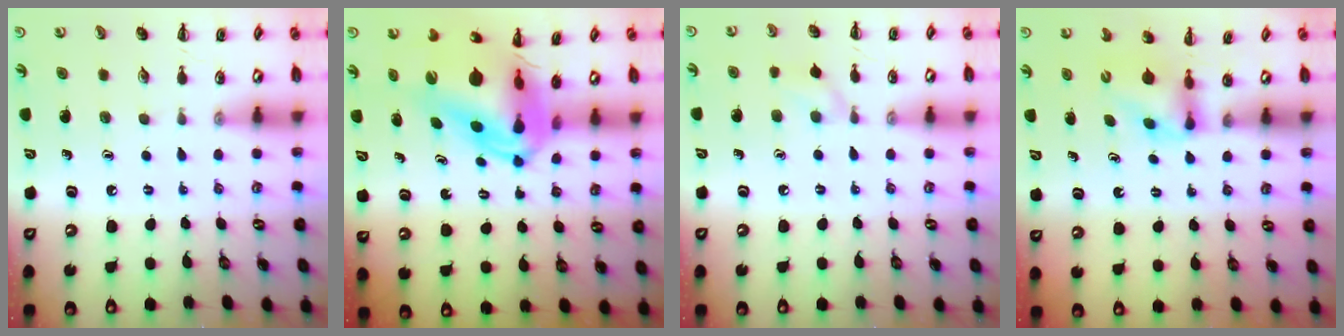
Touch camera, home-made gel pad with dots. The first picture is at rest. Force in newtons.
{"total": 10.0, "press": 9.5, "slide": 3.2}
{"total": 5.2, "press": 4.8, "slide": 1.8}
{"total": 3.6, "press": 3.3, "slide": 1.4}